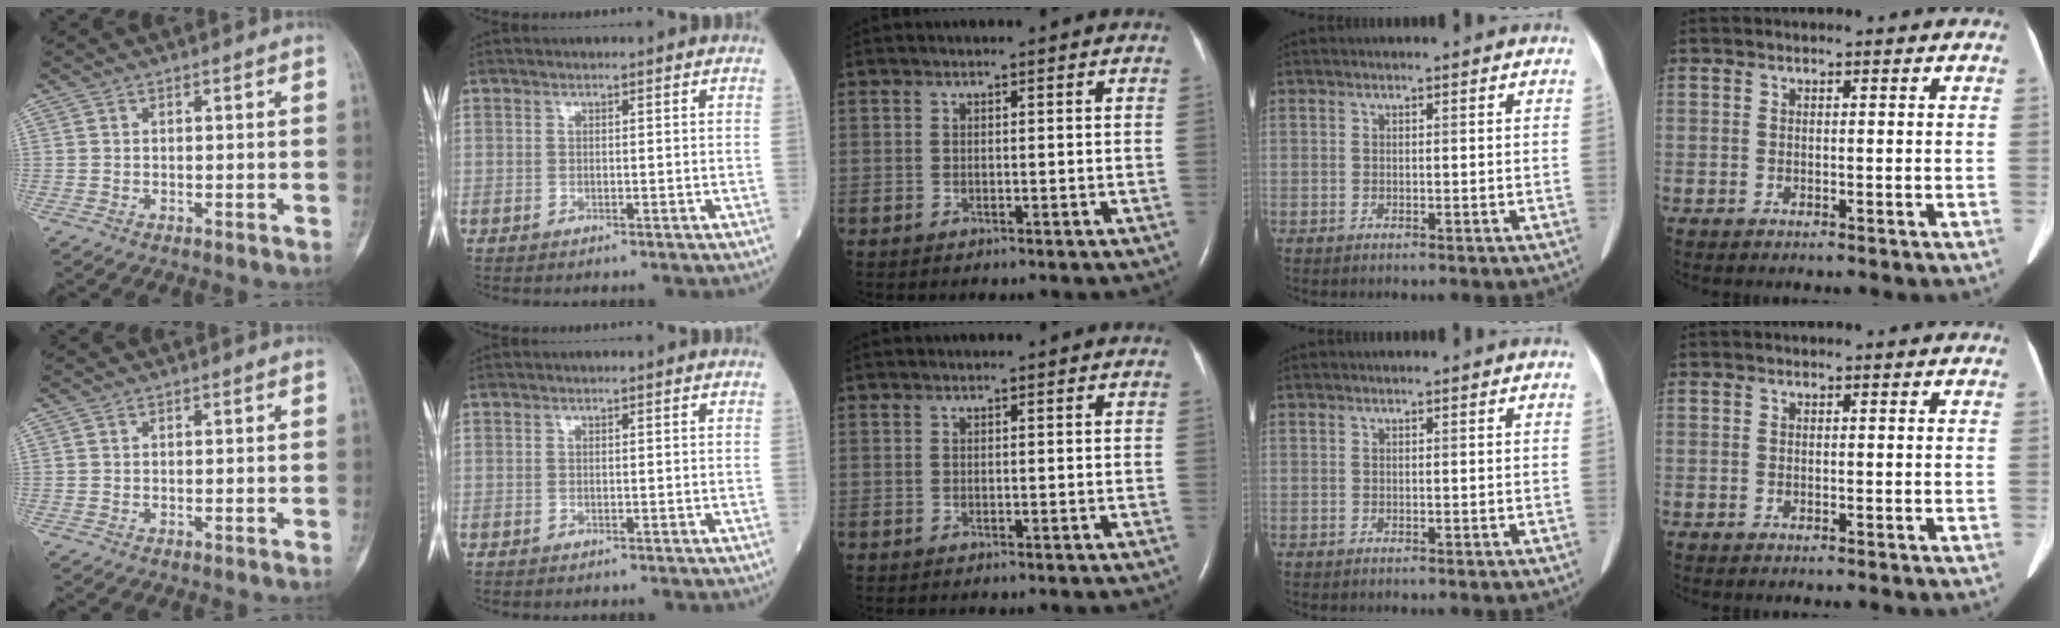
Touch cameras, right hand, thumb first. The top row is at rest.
{}